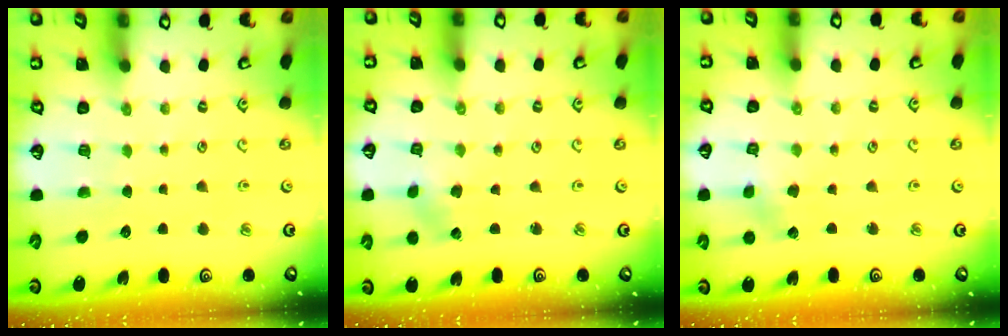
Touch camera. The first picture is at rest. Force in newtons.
{"total": 2.4, "press": 2.3, "slide": 0.4}
{"total": 1.8, "press": 1.8, "slide": 0.3}